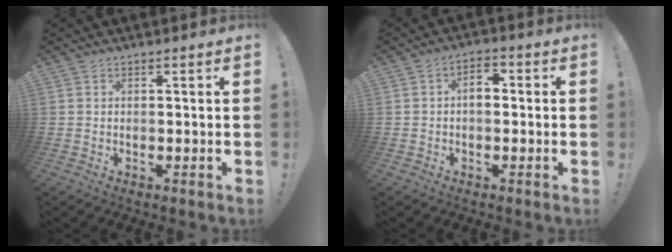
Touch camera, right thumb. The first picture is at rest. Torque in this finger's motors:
{"motor_torque": [0.34, 0.44, 0.26, -0.33, 0.18]}